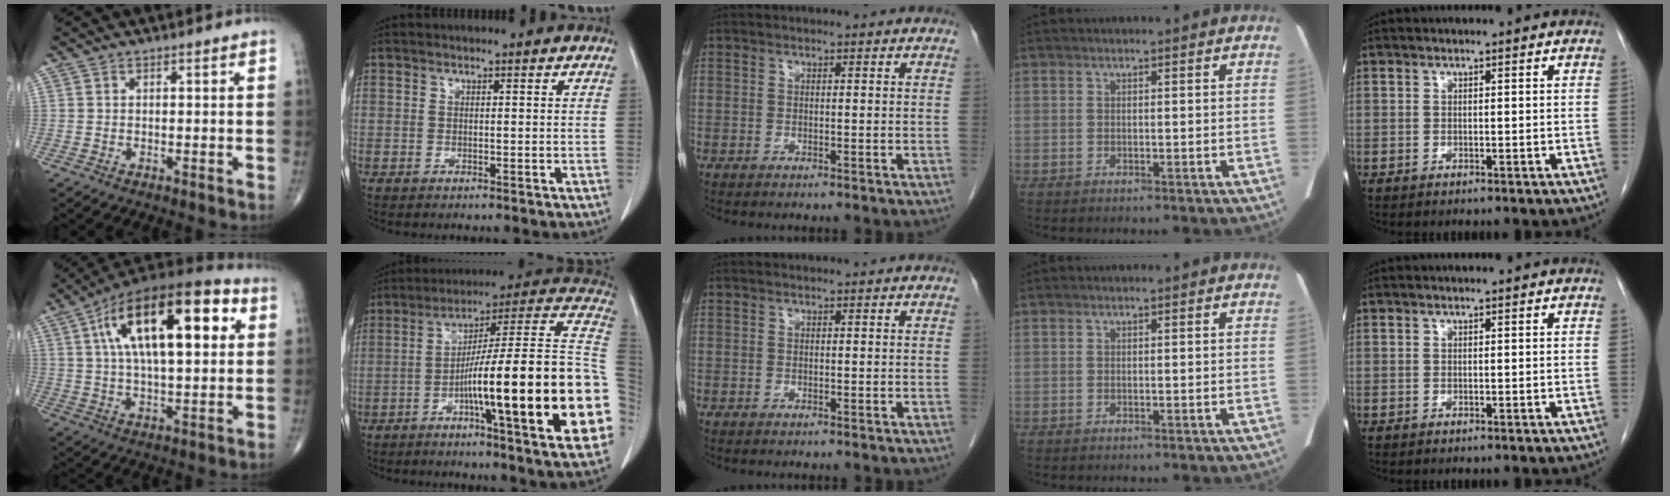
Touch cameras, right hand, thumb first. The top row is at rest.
{"thumb": {"total": 24.7, "force": [7.3, 10.2, 21.3], "torque": [-0.341, 0.014, 0.110]}, "index": {"total": 27.5, "force": [-5.6, 1.3, 27.0], "torque": [-0.288, 0.012, -0.094]}}